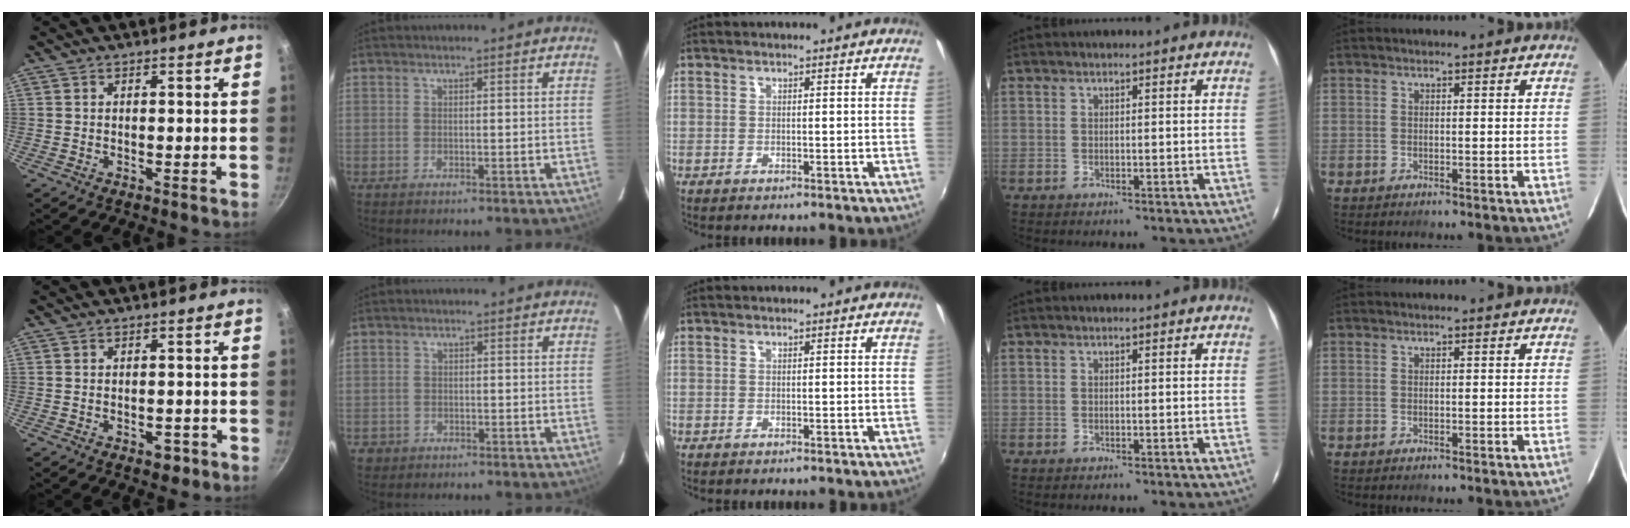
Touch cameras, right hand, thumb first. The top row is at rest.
{"thumb": {"total": 2.8, "force": [-1.5, 1.6, 1.8], "torque": [-0.017, 0.013, -0.013]}, "index": {"total": 2.3, "force": [-0.8, 2.1, 0.4], "torque": [-0.014, 0.003, -0.008]}}